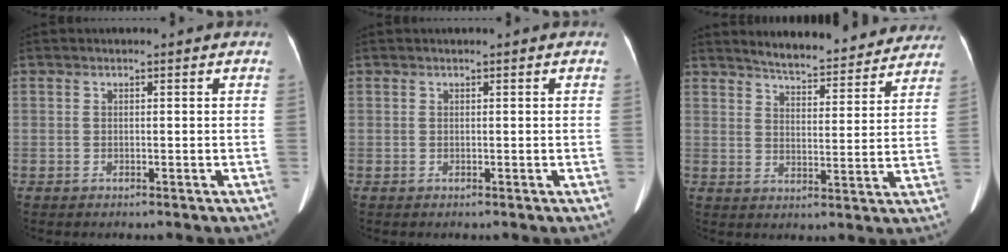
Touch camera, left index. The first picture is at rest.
{"total": 0.0}
{"total": 13.7, "force": [12.7, 2.5, 4.3], "torque": [-0.050, 0.000, 0.163]}